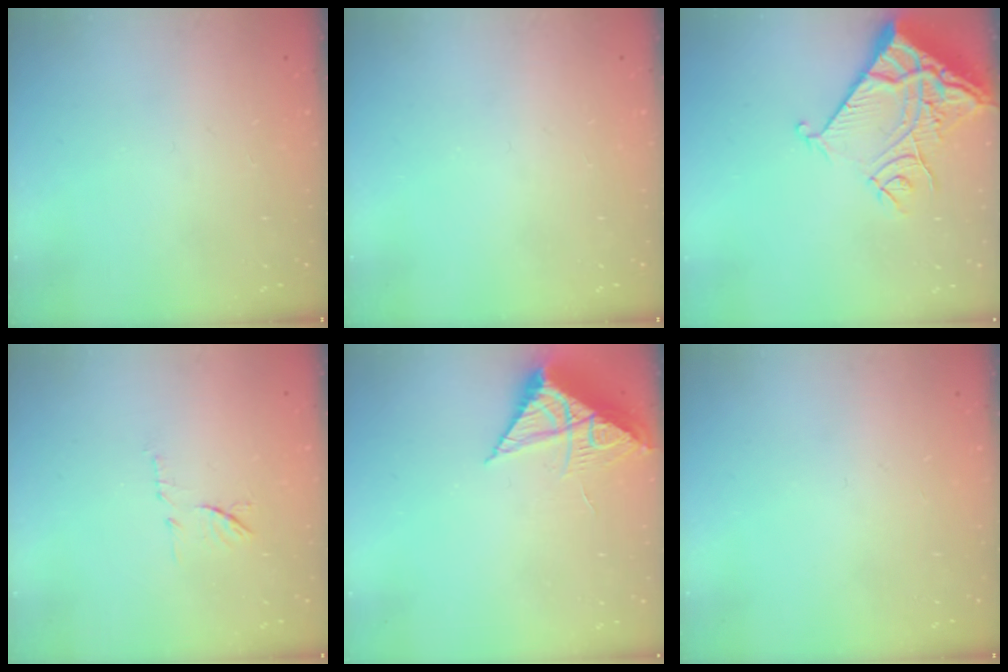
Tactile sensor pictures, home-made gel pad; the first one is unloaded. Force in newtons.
{"total": 0.0}
{"total": 13.1, "press": 13.0, "slide": 1.7}
{"total": 7.1, "press": 7.1, "slide": 1.0}
{"total": 8.3, "press": 8.3, "slide": 0.3}
{"total": 0.0}